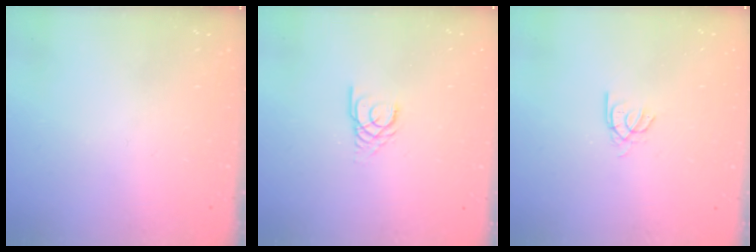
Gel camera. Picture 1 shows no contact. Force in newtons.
{"total": 1.3, "press": 1.3, "slide": 0.2}
{"total": 2.3, "press": 2.3, "slide": 0.2}